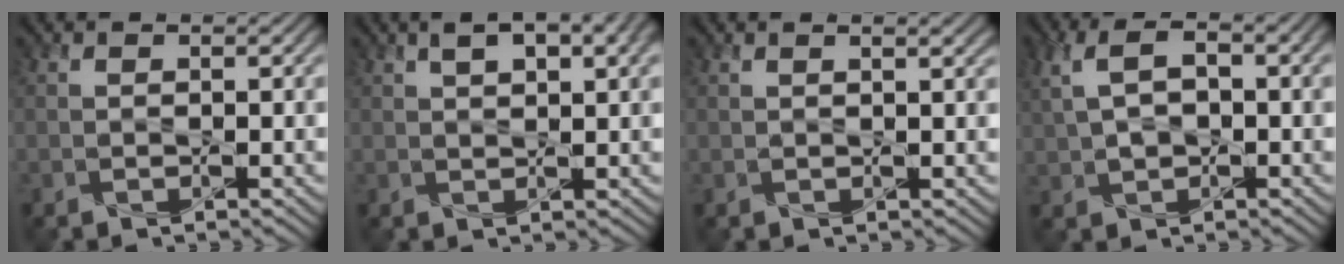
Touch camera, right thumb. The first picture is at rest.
{"total": 7.8, "force": [4.0, 3.0, 6.0], "torque": [-0.101, 0.014, 0.058]}
{"total": 1.7, "force": [1.0, 0.3, 1.3], "torque": [-0.022, 0.000, 0.010]}
{"total": 6.5, "force": [1.3, 3.6, 5.3], "torque": [-0.120, 0.012, 0.022]}